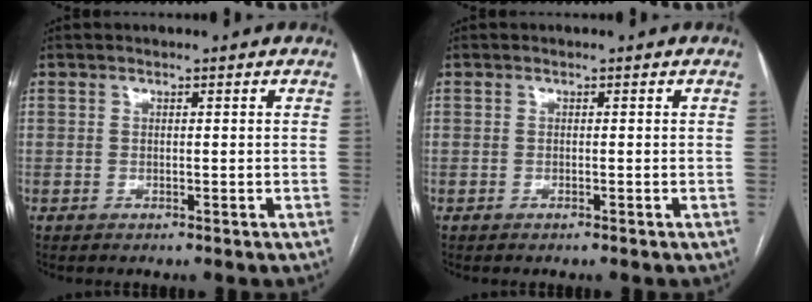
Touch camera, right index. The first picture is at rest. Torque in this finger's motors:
{"motor_torque": [-0.03, -0.01, 0.03, 0.00]}